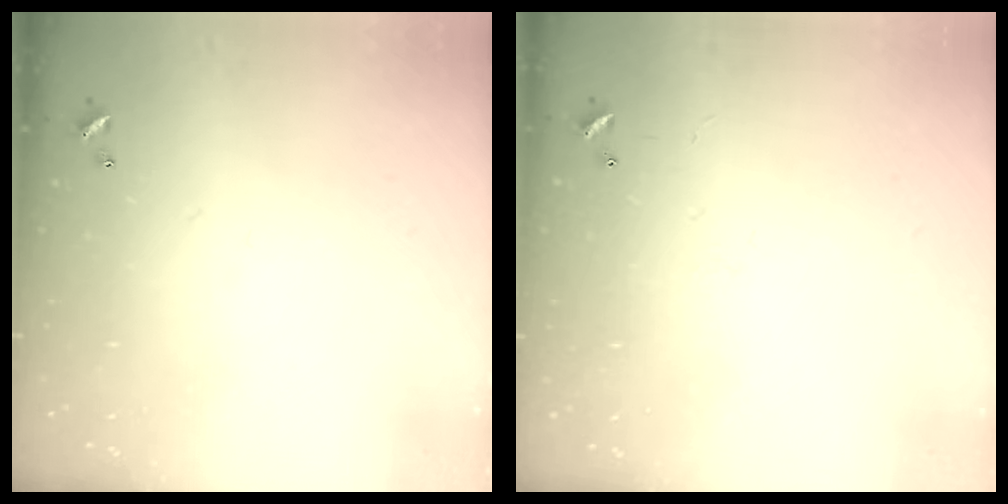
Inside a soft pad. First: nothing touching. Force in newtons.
{"total": 1.2, "press": 1.1, "slide": 0.5}